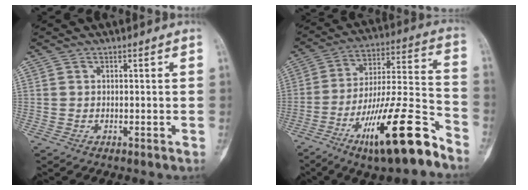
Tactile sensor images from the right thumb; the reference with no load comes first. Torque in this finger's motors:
{"motor_torque": [0.38, 0.53, 1.87, -0.90, 0.18]}